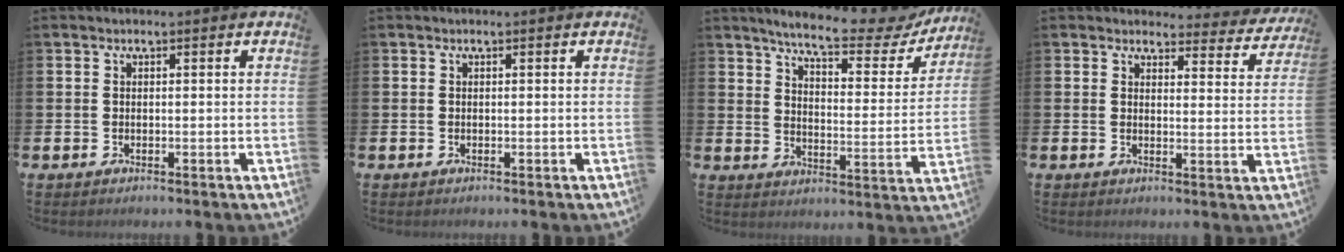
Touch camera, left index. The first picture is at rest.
{"total": 0.0}
{"total": 7.7, "force": [6.8, 1.4, 3.5], "torque": [-0.081, -0.043, 0.110]}
{"total": 3.1, "force": [2.9, 1.0, 0.2], "torque": [-0.005, -0.022, 0.047]}